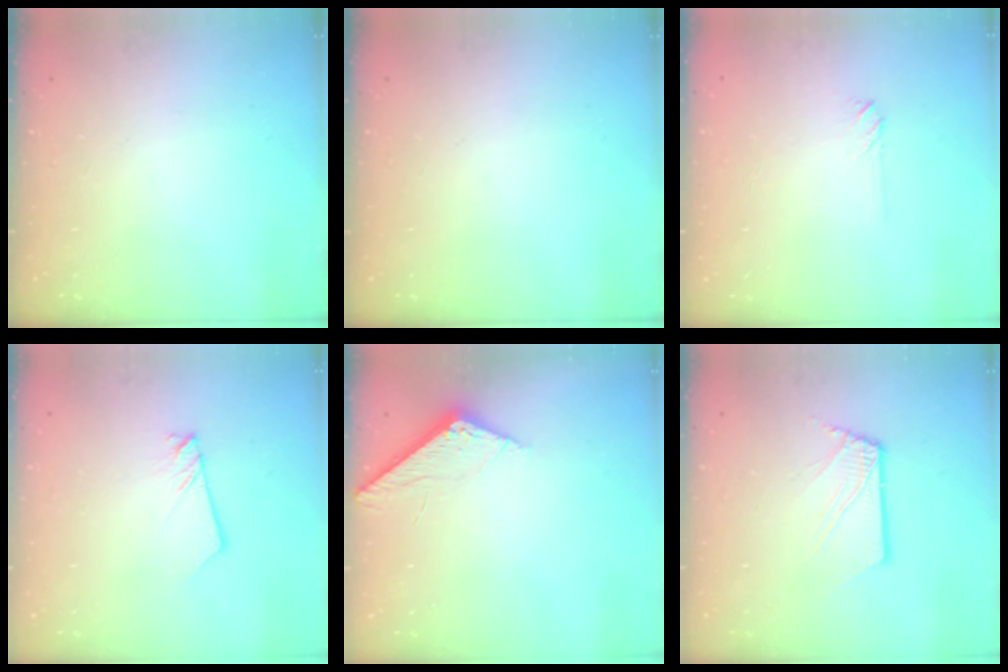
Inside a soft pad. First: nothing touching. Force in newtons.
{"total": 0.0}
{"total": 2.0, "press": 2.0, "slide": 0.3}
{"total": 2.5, "press": 2.5, "slide": 0.1}
{"total": 5.4, "press": 5.4, "slide": 0.1}
{"total": 2.5, "press": 2.5, "slide": 0.3}